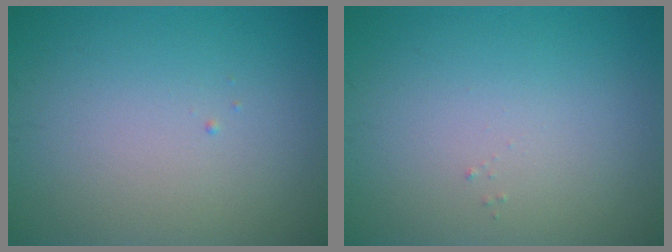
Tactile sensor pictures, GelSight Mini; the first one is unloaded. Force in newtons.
{"total": 0.0}